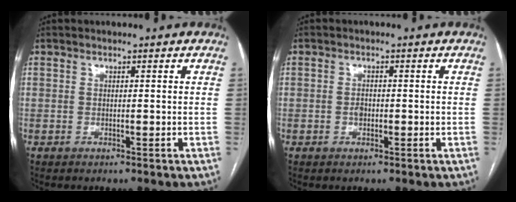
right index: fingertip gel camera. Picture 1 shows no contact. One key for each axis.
{"total": 1.5, "fx": -0.2, "fy": 1.0, "fz": 1.1, "tx": -0.020, "ty": 0.002, "tz": -0.002}